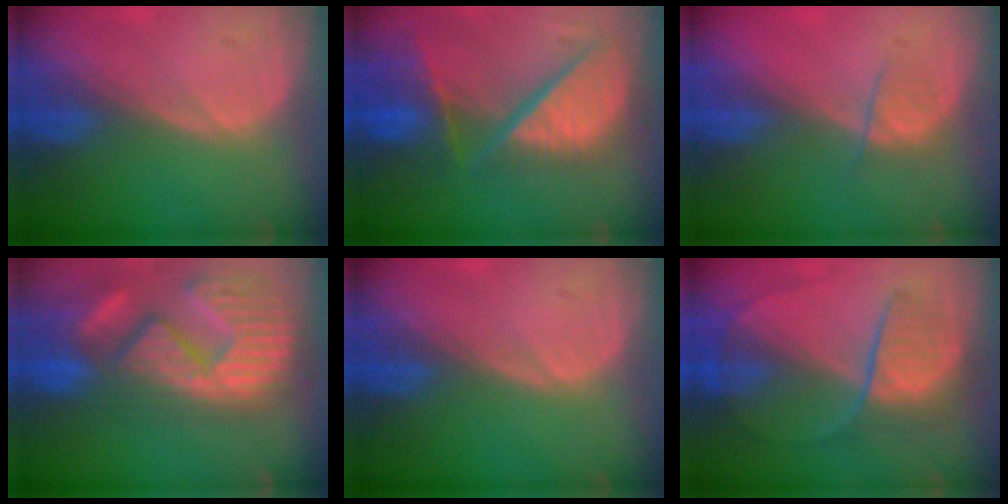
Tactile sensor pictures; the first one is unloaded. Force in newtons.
{"total": 12.1, "press": 9.9, "slide": 6.9}
{"total": 2.5, "press": 2.3, "slide": 0.9}
{"total": 14.7, "press": 12.4, "slide": 8.0}
{"total": 0.0}
{"total": 7.0, "press": 6.6, "slide": 2.2}